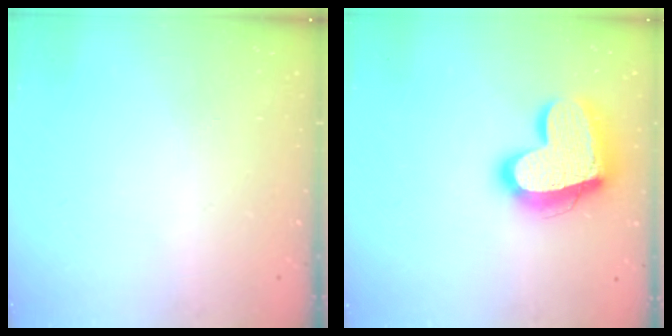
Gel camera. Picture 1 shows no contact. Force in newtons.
{"total": 19.6, "press": 19.6, "slide": 1.5}